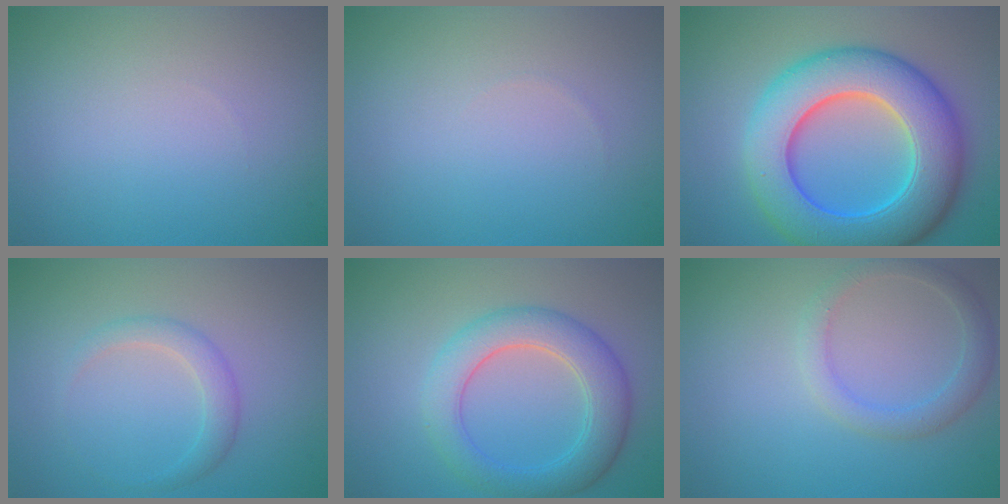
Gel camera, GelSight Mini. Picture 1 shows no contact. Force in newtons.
{"total": 0.0}
{"total": 11.3, "press": 11.3, "slide": 0.2}
{"total": 1.9, "press": 1.9, "slide": 0.1}
{"total": 5.1, "press": 5.1, "slide": 0.2}
{"total": 2.5, "press": 2.5, "slide": 0.2}